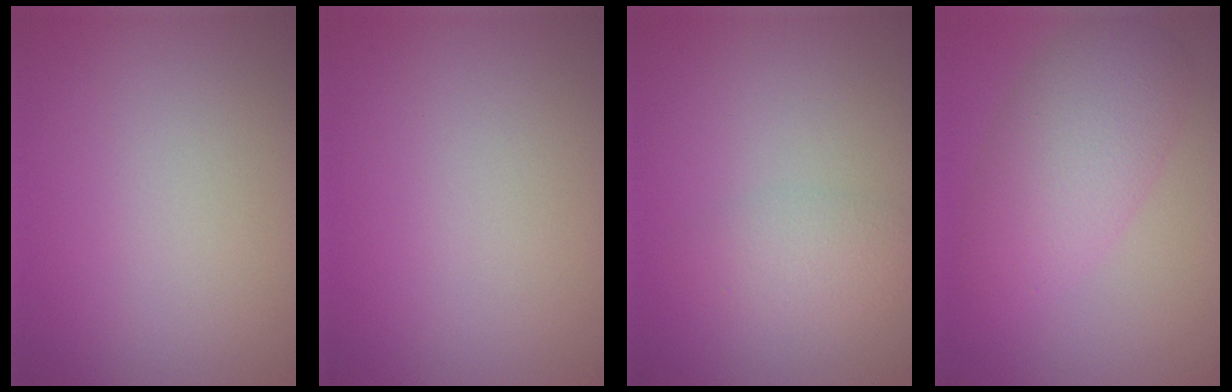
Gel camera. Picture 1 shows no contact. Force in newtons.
{"total": 0.0}
{"total": 2.1, "press": 2.1, "slide": 0.1}
{"total": 5.4, "press": 5.4, "slide": 0.1}